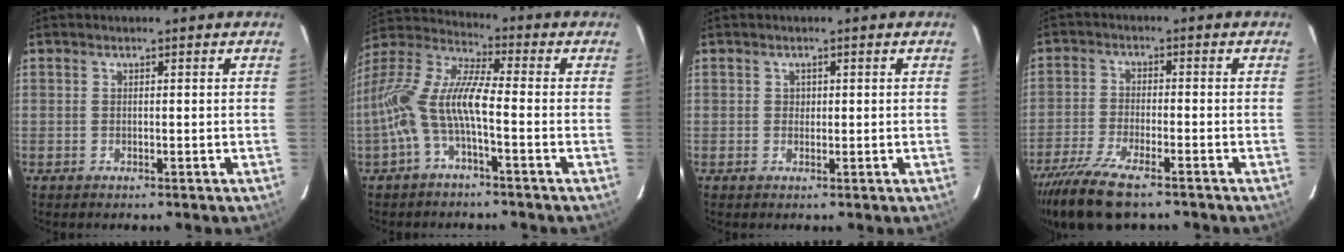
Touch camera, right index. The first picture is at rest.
{"total": 12.2, "force": [-3.3, 2.8, 11.4], "torque": [-0.239, 0.008, -0.068]}
{"total": 1.0, "force": [0.1, 1.0, 0.0], "torque": [0.005, 0.003, 0.000]}
{"total": 13.5, "force": [-10.2, 3.9, 8.0], "torque": [-0.183, -0.041, -0.188]}